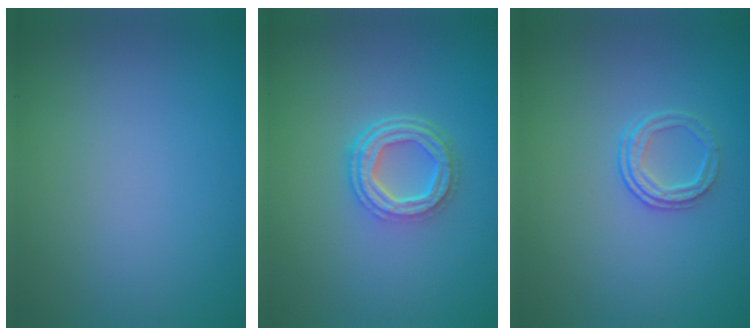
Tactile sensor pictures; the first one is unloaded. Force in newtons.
{"total": 4.3, "press": 3.1, "slide": 2.9}
{"total": 2.1, "press": 1.4, "slide": 1.5}